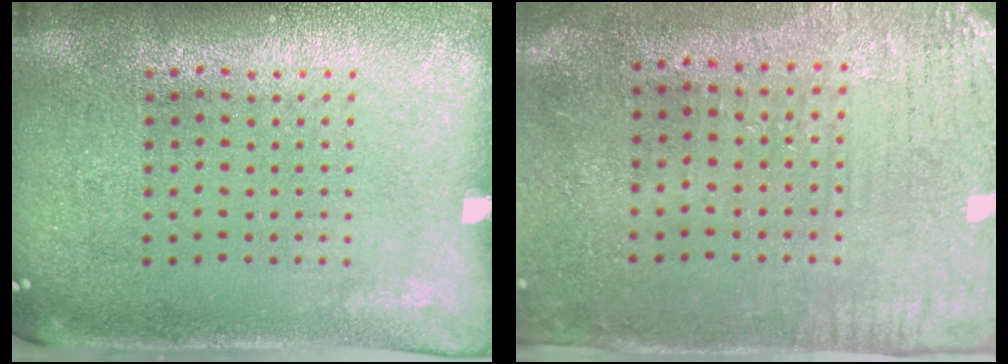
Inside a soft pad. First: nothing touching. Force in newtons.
{"total": 3.1, "press": 2.5, "slide": 1.8}